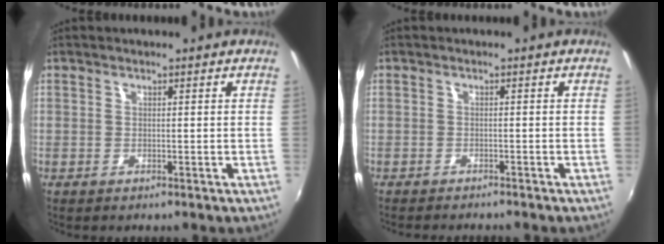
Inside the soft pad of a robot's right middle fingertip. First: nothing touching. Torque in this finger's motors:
{"motor_torque": [0.95, -1.18, 0.10, 0.05]}